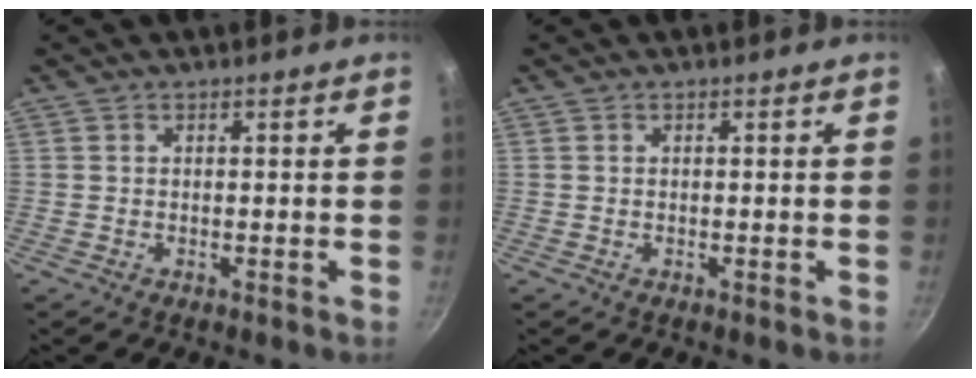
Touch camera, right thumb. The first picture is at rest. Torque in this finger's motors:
{"motor_torque": [-0.11, 0.11, -0.14, -0.14, 0.03]}